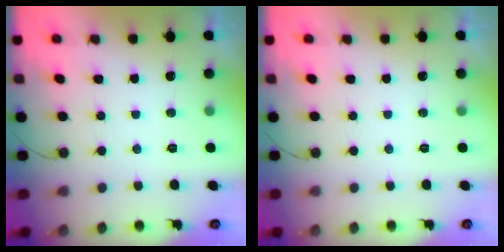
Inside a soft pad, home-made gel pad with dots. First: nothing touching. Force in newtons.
{"total": 0.0}